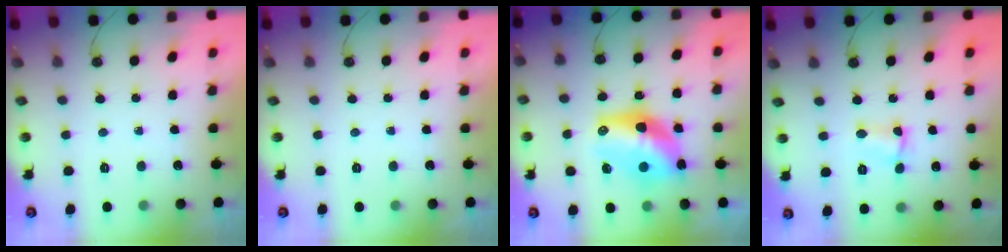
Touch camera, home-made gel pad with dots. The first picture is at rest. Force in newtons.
{"total": 0.0}
{"total": 14.0, "press": 13.9, "slide": 1.7}
{"total": 2.1, "press": 2.0, "slide": 0.5}